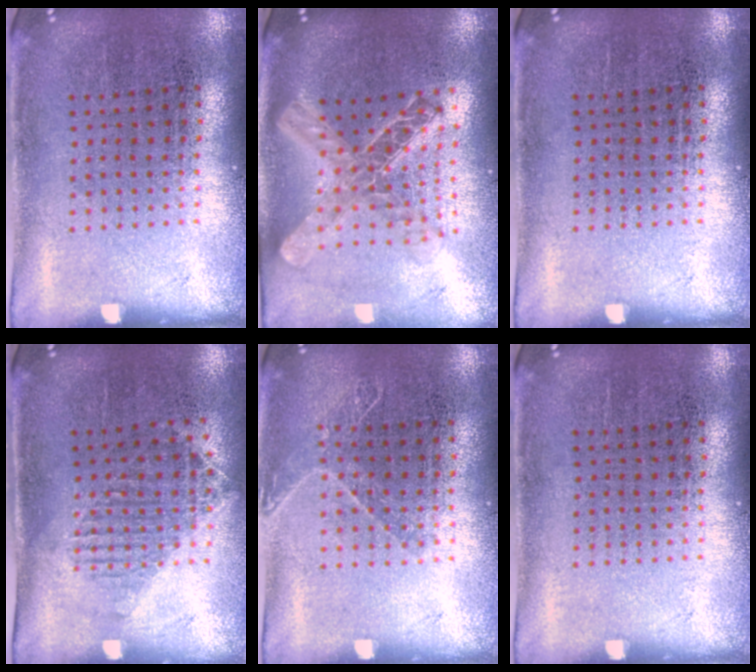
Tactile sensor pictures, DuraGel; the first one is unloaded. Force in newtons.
{"total": 2.1, "press": 1.7, "slide": 1.3}
{"total": 0.0}
{"total": 1.2, "press": 1.1, "slide": 0.5}
{"total": 1.0, "press": 0.9, "slide": 0.3}
{"total": 0.0}